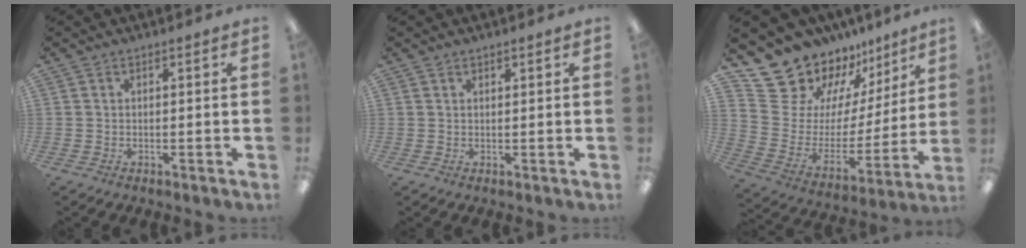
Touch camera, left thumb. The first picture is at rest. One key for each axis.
{"total": 0.9, "fx": 0.8, "fy": 0.3, "fz": 0.1, "tx": -0.003, "ty": 0.000, "tz": 0.016}
{"total": 16.7, "fx": 14.9, "fy": 7.2, "fz": 1.7, "tx": -0.064, "ty": -0.137, "tz": 0.278}